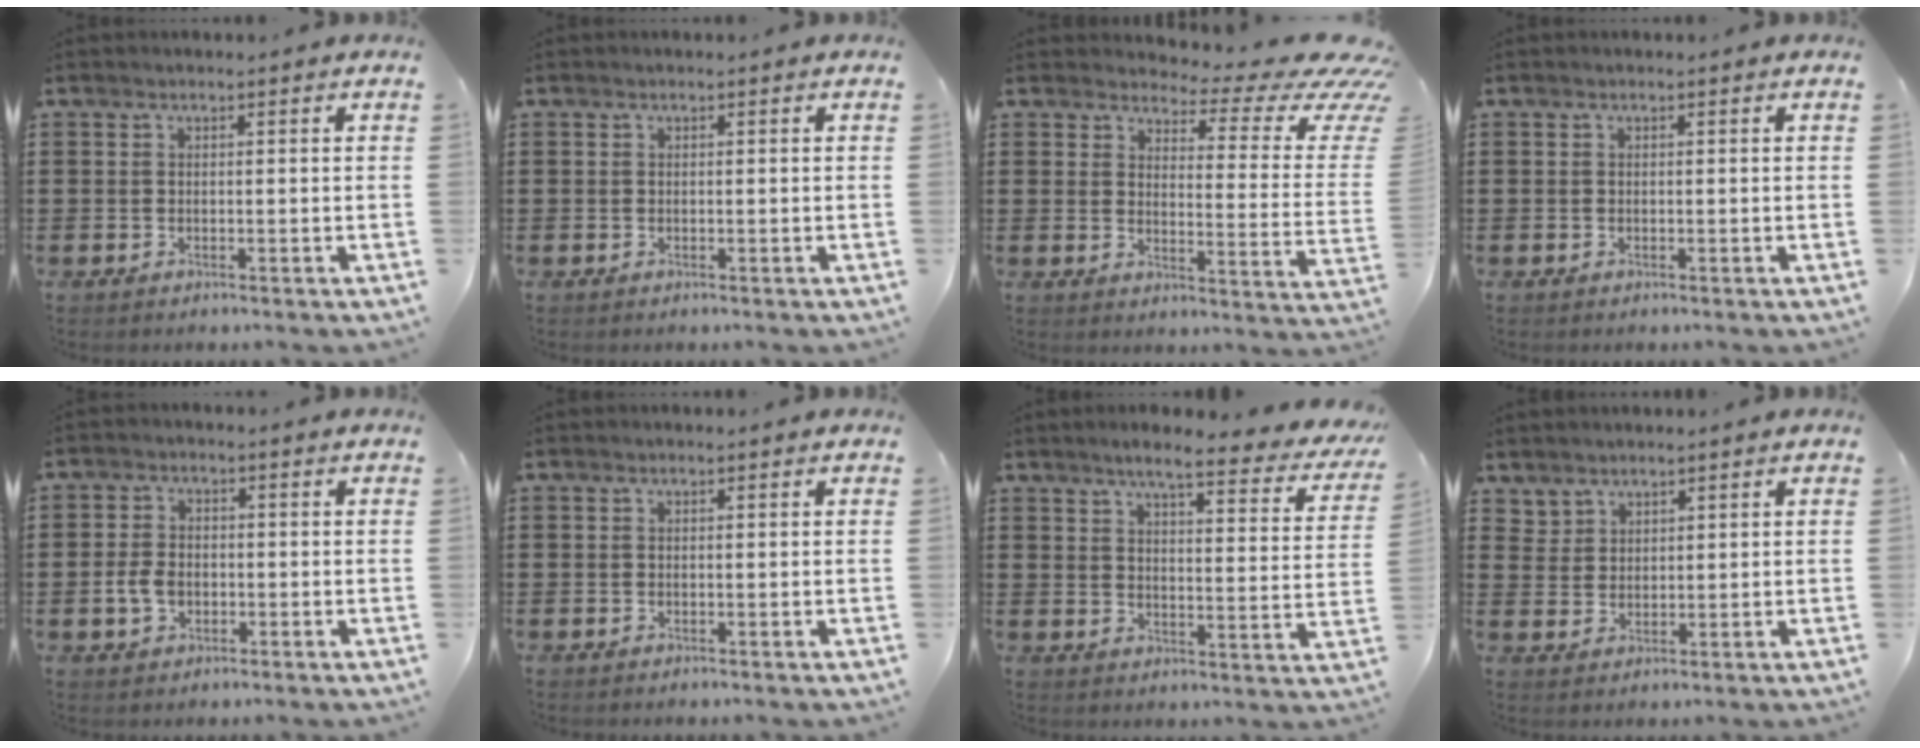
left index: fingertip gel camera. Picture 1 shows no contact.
{"total": 0.0}
{"total": 6.1, "force": [4.4, 1.9, 3.7], "torque": [-0.065, -0.034, 0.073]}
{"total": 0.0}
{"total": 4.1, "force": [-1.0, 2.9, 2.8], "torque": [-0.076, -0.003, -0.024]}
{"total": 0.0}
{"total": 6.4, "force": [5.3, 0.4, 3.6], "torque": [-0.074, -0.032, 0.083]}
{"total": 2.6, "force": [2.2, 1.3, -0.1], "torque": [-0.007, 0.000, 0.044]}